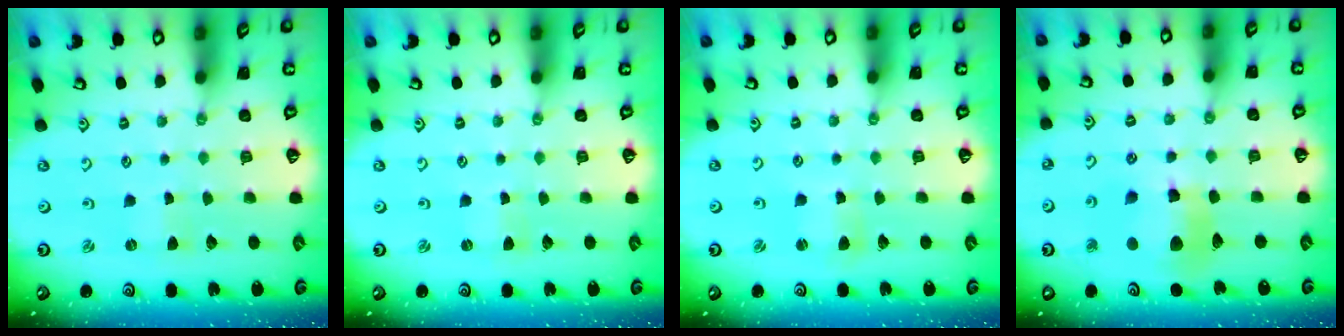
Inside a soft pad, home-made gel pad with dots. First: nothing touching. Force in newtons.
{"total": 0.0}
{"total": 2.7, "press": 2.6, "slide": 0.3}
{"total": 12.0, "press": 11.9, "slide": 1.4}